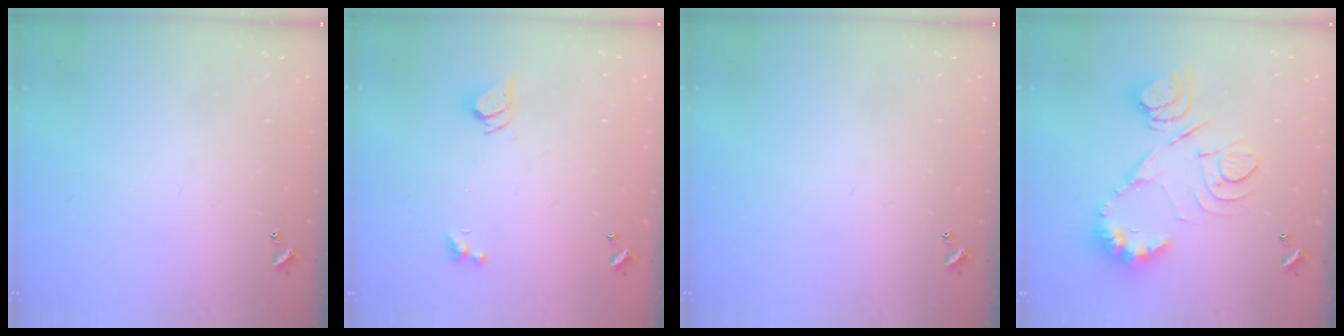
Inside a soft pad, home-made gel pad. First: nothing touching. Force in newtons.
{"total": 3.6, "press": 3.6, "slide": 0.4}
{"total": 0.0}
{"total": 16.2, "press": 16.1, "slide": 1.2}